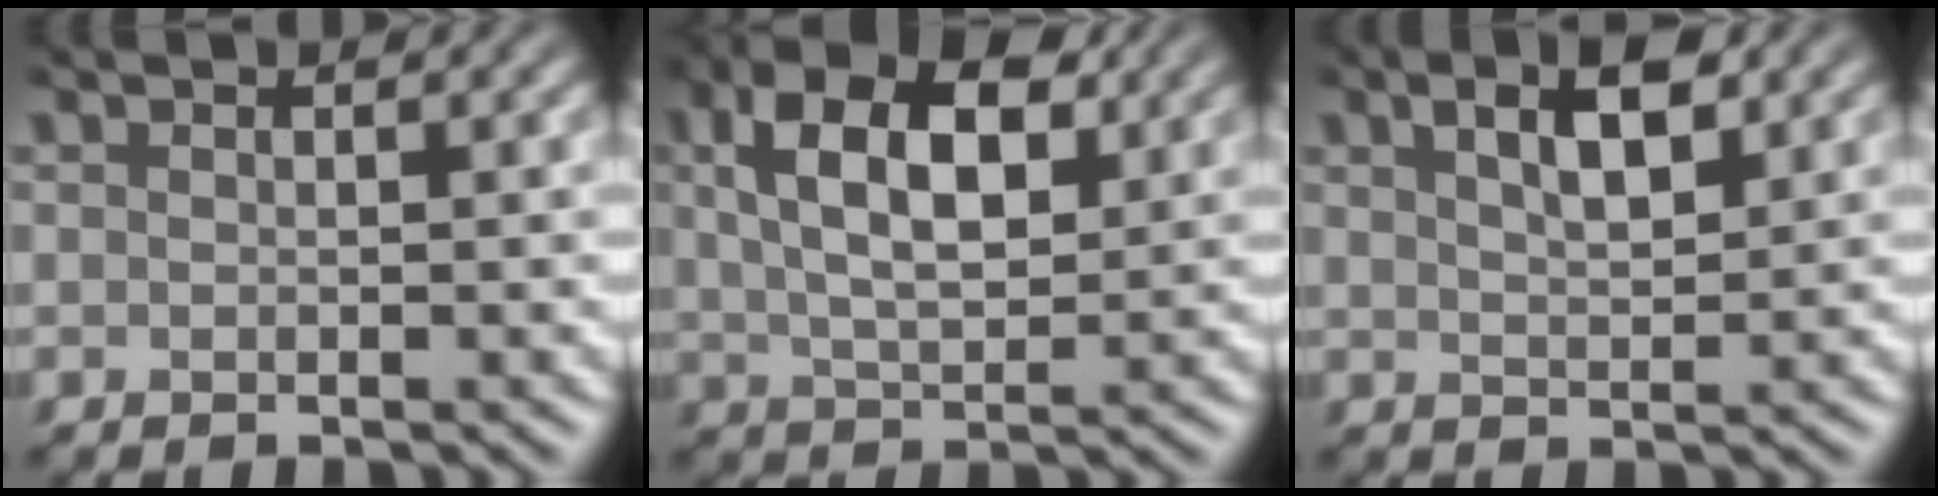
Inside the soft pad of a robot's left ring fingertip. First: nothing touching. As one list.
[{"total": 8.3, "force": [2.8, 4.2, 6.6], "torque": [-0.122, 0.016, 0.043]}, {"total": 3.7, "force": [1.9, 1.2, 3.0], "torque": [-0.059, 0.009, 0.033]}]